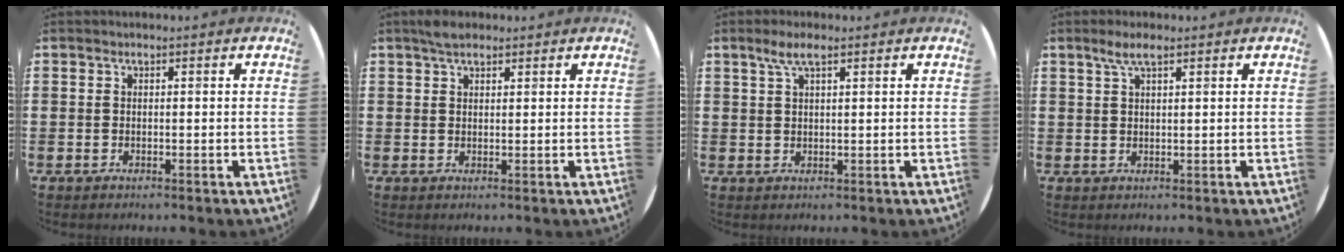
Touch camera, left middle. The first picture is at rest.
{"total": 2.3, "force": [1.9, 0.9, 1.0], "torque": [-0.014, 0.004, 0.033]}
{"total": 3.2, "force": [2.0, 0.7, 2.4], "torque": [-0.049, 0.008, 0.033]}
{"total": 2.9, "force": [1.9, 0.6, 2.1], "torque": [-0.043, 0.007, 0.033]}